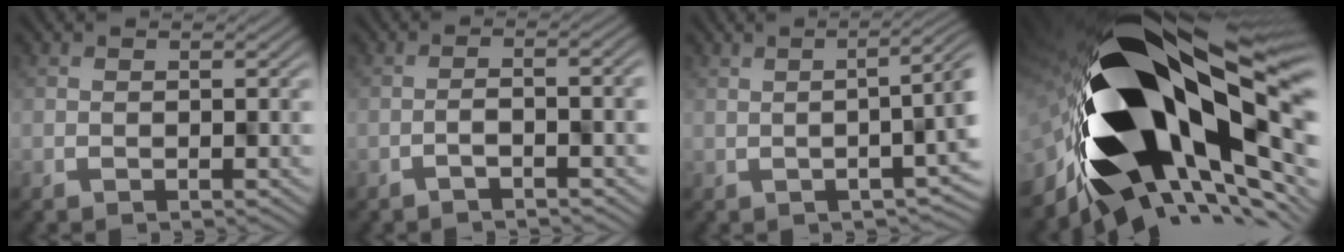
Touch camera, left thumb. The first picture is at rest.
{"total": 2.6, "force": [-1.4, 0.5, 2.1], "torque": [-0.023, 0.009, -0.028]}
{"total": 3.8, "force": [0.6, 0.5, 3.8], "torque": [-0.048, 0.006, 0.010]}
{"total": 21.3, "force": [-0.1, 10.3, 18.7], "torque": [-0.356, -0.068, 0.001]}